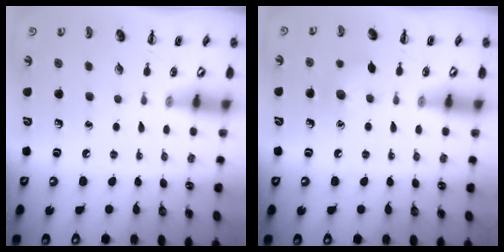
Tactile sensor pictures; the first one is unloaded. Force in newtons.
{"total": 6.7, "press": 6.5, "slide": 1.3}